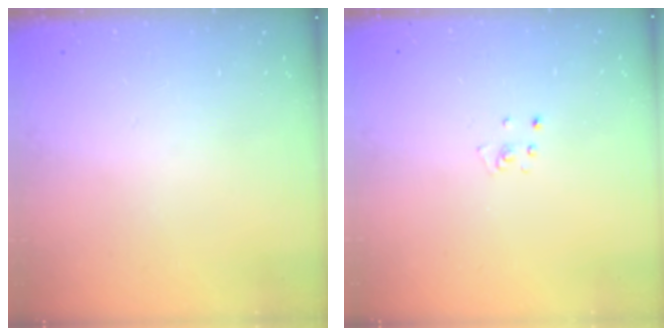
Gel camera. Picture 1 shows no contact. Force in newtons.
{"total": 2.6, "press": 2.6, "slide": 0.3}